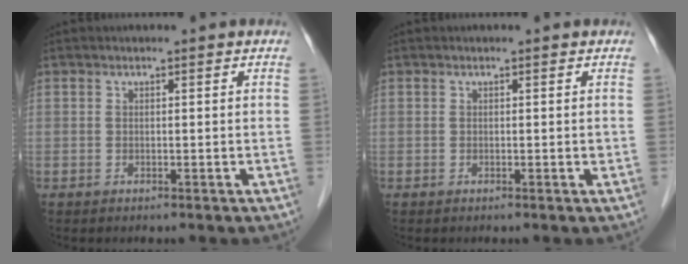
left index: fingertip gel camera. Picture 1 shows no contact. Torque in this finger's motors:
{"motor_torque": [0.00, 0.11, -0.01, 0.00]}